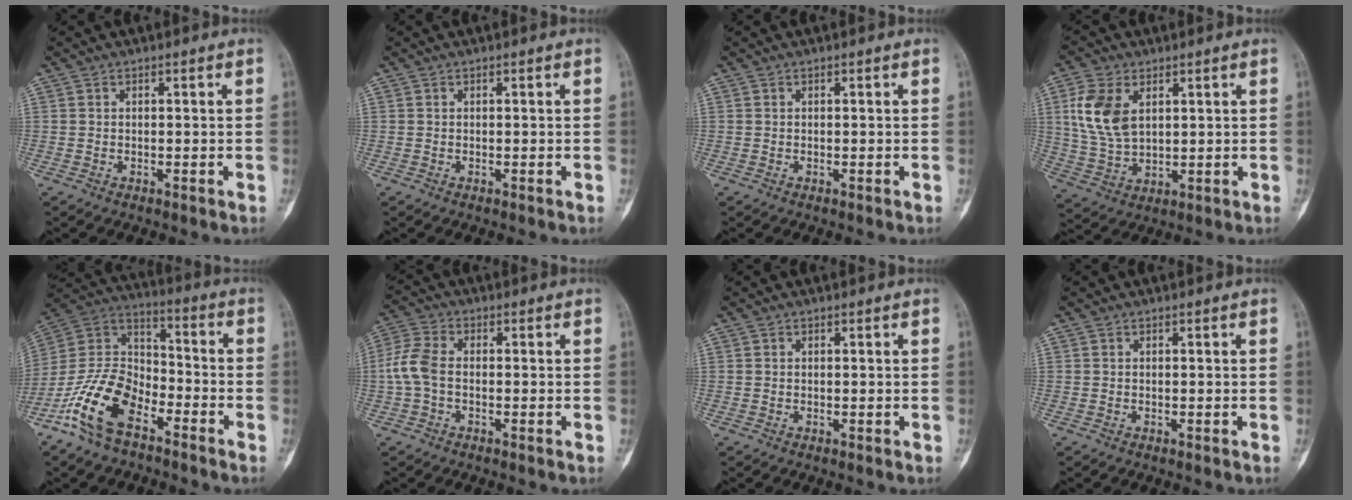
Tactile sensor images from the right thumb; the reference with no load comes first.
{"total": 0.0}
{"total": 0.0}
{"total": 10.6, "force": [3.3, 6.5, 7.7], "torque": [-0.154, -0.006, 0.071]}
{"total": 16.1, "force": [-9.2, 8.5, 10.1], "torque": [-0.198, 0.064, -0.185]}
{"total": 5.9, "force": [-0.7, 3.6, 4.7], "torque": [-0.115, 0.015, -0.022]}
{"total": 0.0}
{"total": 0.0}